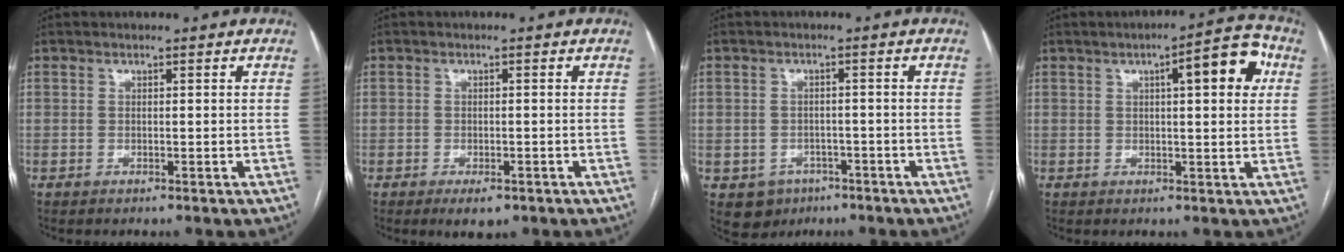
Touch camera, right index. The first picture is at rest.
{"total": 3.1, "force": [-1.9, 1.5, 2.0], "torque": [-0.028, -0.003, -0.020]}
{"total": 4.9, "force": [-2.5, 4.1, 1.0], "torque": [-0.012, 0.007, -0.029]}
{"total": 8.7, "force": [2.7, 1.7, 8.1], "torque": [-0.108, 0.021, 0.031]}